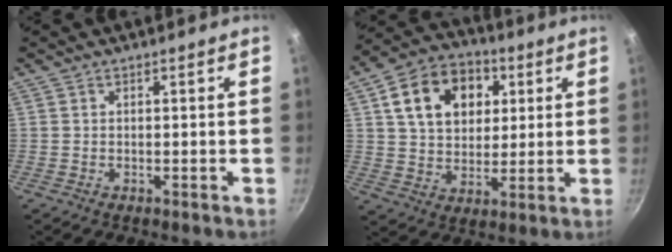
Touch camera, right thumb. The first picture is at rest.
{"total": 16.1, "force": [4.9, 11.9, 9.7], "torque": [-0.135, 0.007, 0.074]}